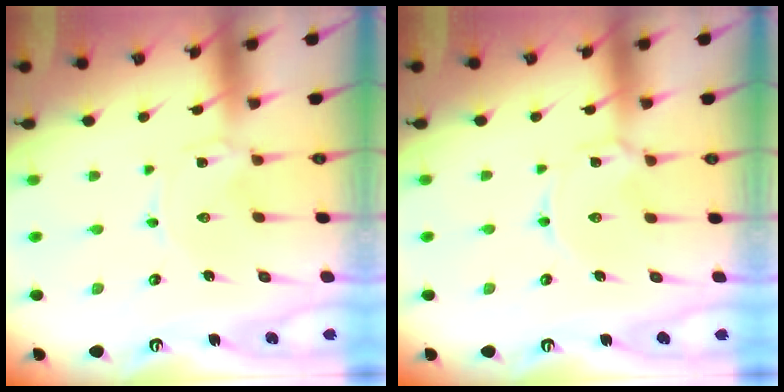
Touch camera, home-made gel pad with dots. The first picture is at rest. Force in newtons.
{"total": 2.3, "press": 2.3, "slide": 0.3}